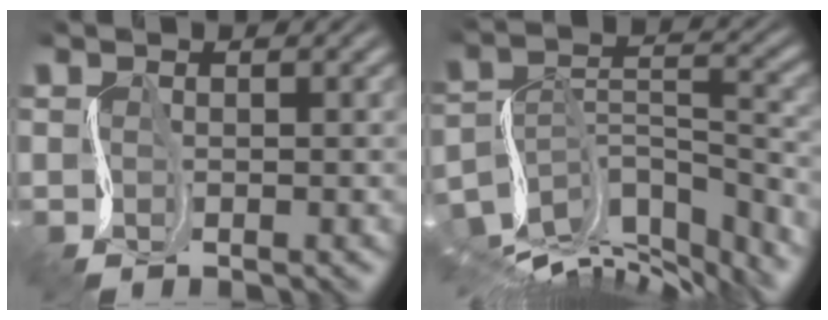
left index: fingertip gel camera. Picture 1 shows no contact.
{"total": 11.9, "force": [-9.6, 4.4, 5.4], "torque": [-0.097, 0.024, -0.144]}